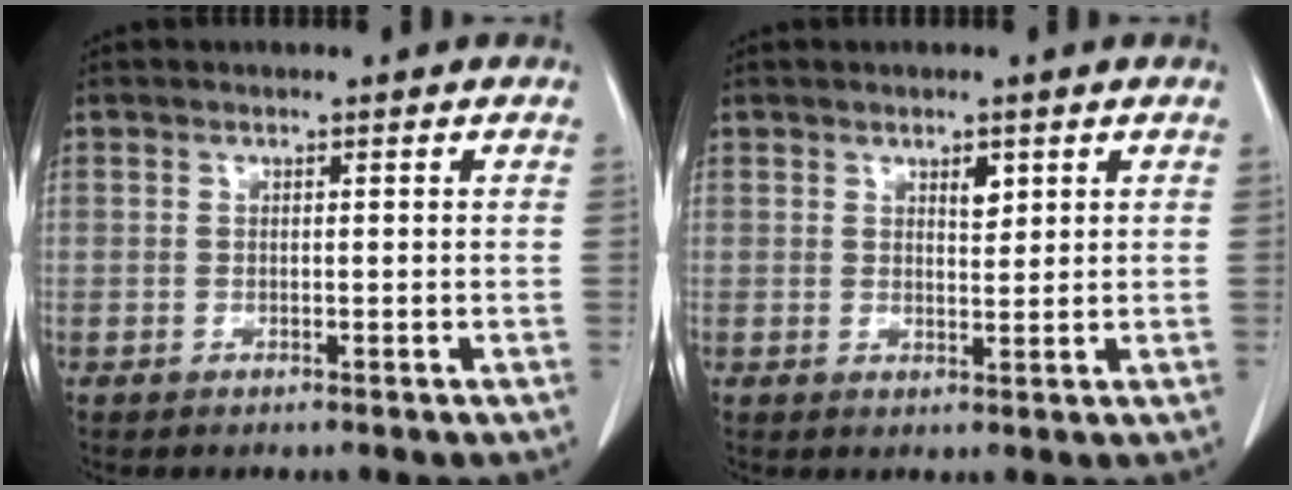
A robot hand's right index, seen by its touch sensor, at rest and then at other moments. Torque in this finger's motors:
{"motor_torque": [0.01, 0.01, 0.01, 0.01]}